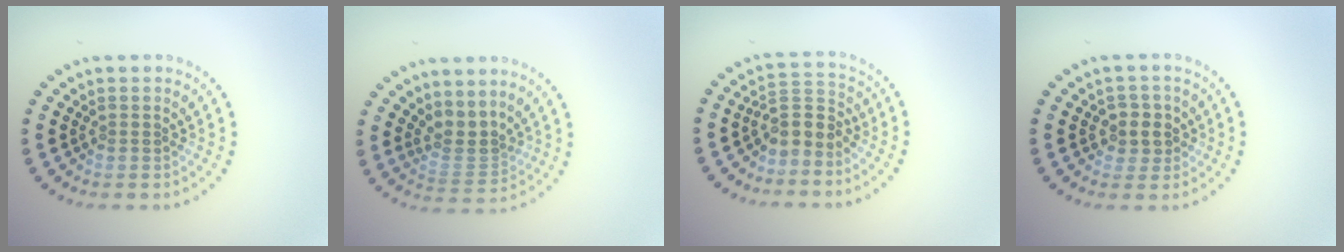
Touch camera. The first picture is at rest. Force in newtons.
{"total": 2.9, "press": 2.0, "slide": 2.0}
{"total": 2.9, "press": 2.4, "slide": 1.6}
{"total": 2.2, "press": 2.0, "slide": 1.0}